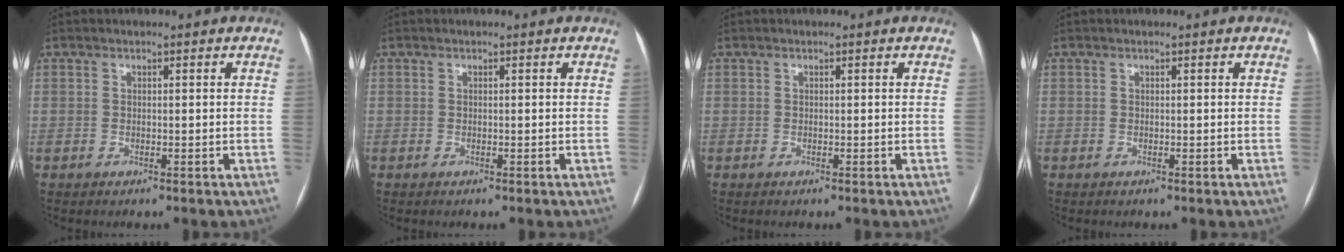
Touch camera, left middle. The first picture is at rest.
{"total": 0.0}
{"total": 0.0}
{"total": 0.0}